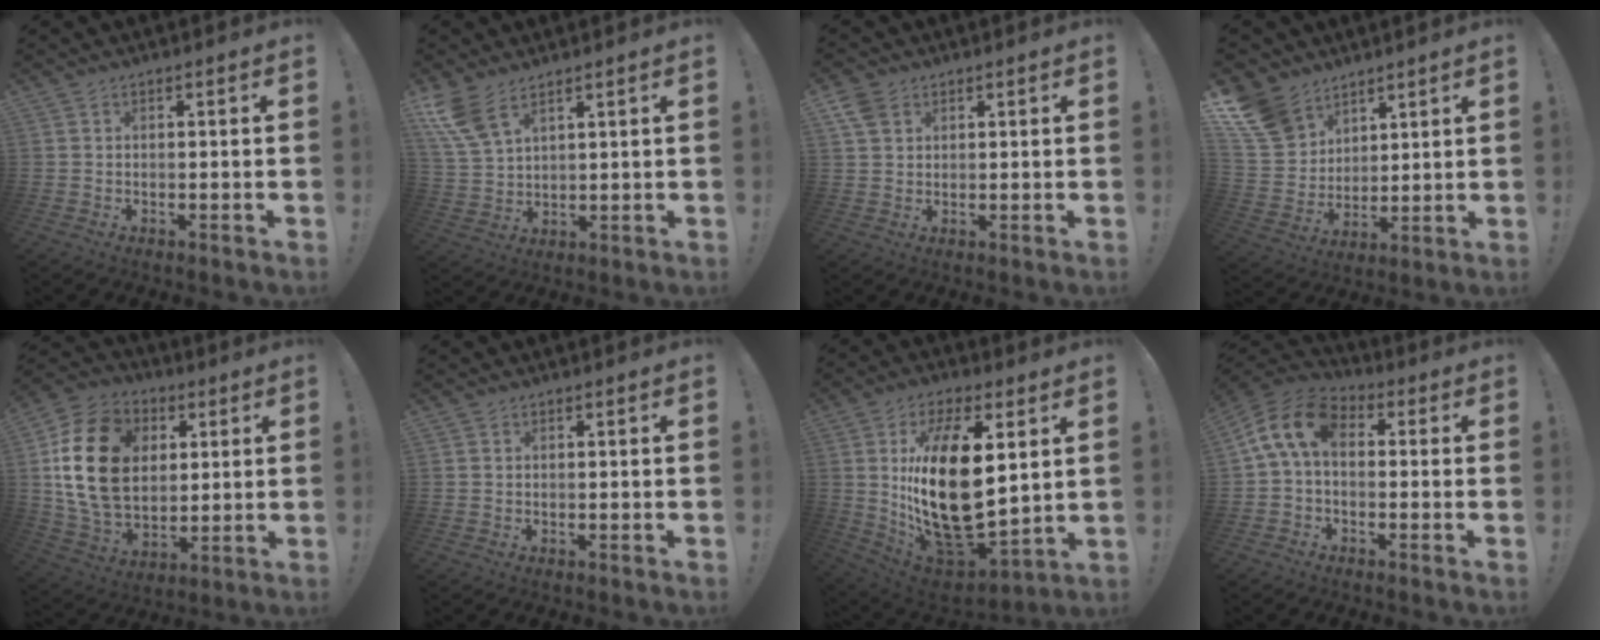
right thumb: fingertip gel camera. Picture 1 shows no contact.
{"total": 8.8, "force": [6.0, 3.8, 5.2], "torque": [-0.109, -0.021, 0.118]}
{"total": 5.2, "force": [2.7, 3.6, 2.5], "torque": [-0.039, -0.006, 0.052]}
{"total": 13.0, "force": [8.7, 8.8, 3.9], "torque": [-0.077, -0.061, 0.176]}
{"total": 24.9, "force": [4.6, 17.4, 17.2], "torque": [-0.328, -0.013, 0.085]}
{"total": 0.0}
{"total": 26.3, "force": [4.4, 13.4, 22.2], "torque": [-0.431, -0.042, 0.086]}
{"total": 12.2, "force": [2.3, 7.2, 9.6], "torque": [-0.203, 0.014, 0.045]}